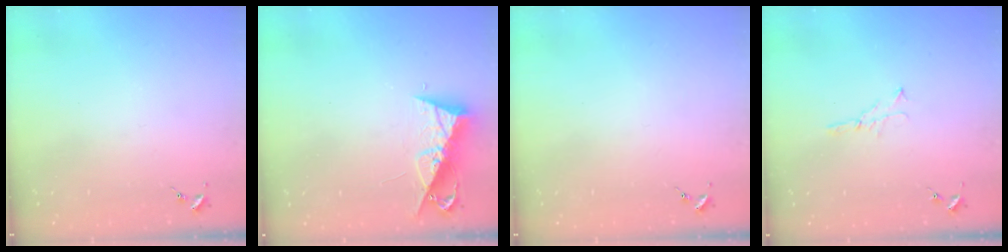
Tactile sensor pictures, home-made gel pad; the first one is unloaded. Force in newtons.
{"total": 9.2, "press": 9.2, "slide": 0.6}
{"total": 0.0}
{"total": 3.9, "press": 3.9, "slide": 0.4}